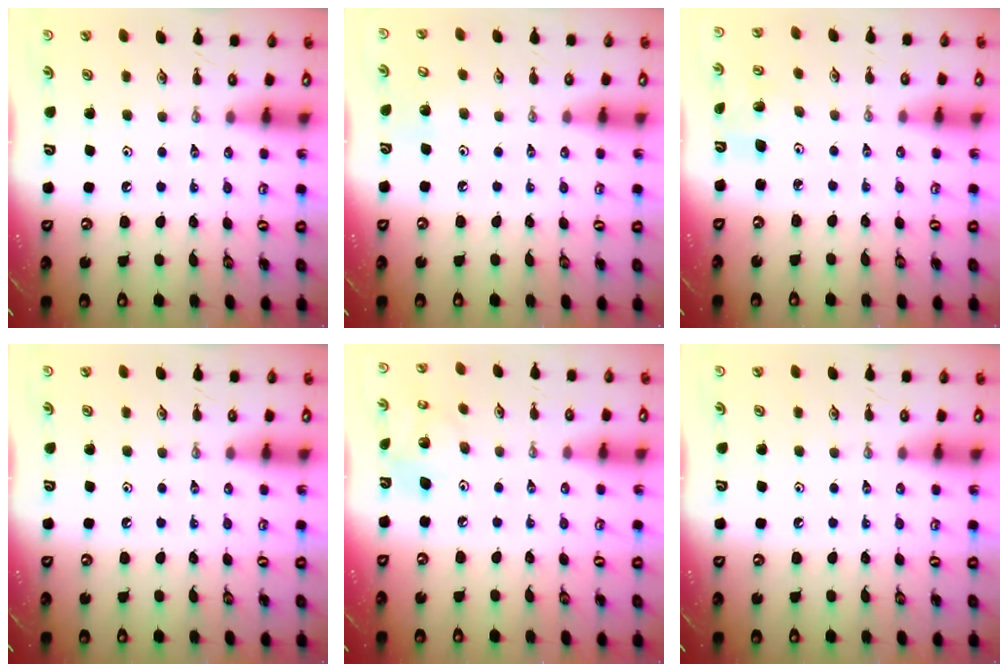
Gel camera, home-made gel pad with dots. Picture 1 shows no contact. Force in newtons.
{"total": 4.5, "press": 4.4, "slide": 0.4}
{"total": 2.5, "press": 2.5, "slide": 0.1}
{"total": 0.0}
{"total": 7.1, "press": 7.1, "slide": 0.5}
{"total": 0.0}